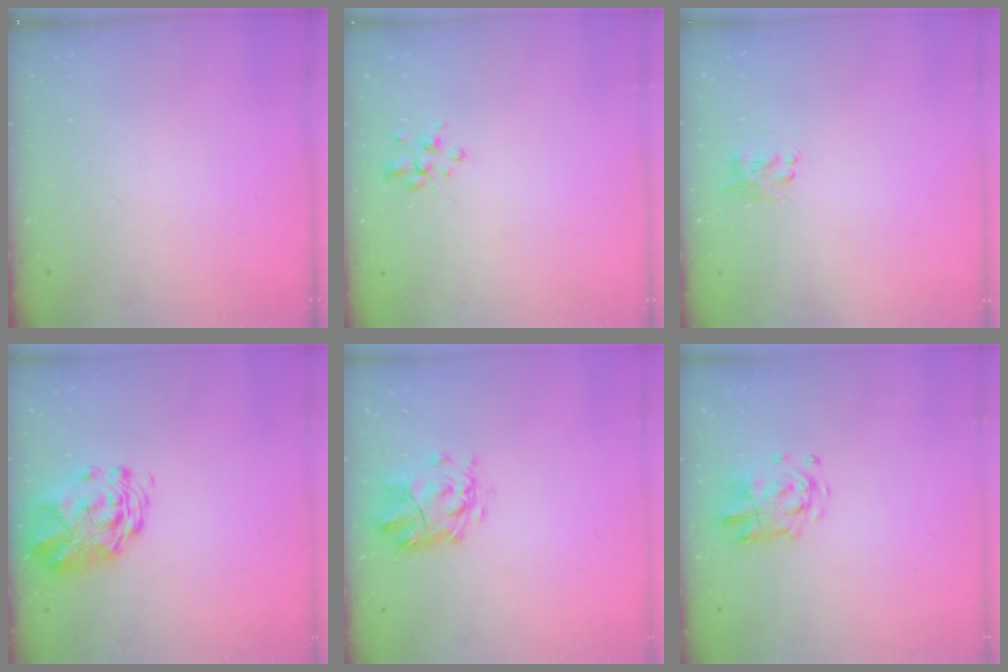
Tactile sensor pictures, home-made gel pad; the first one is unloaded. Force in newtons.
{"total": 2.5, "press": 2.5, "slide": 0.5}
{"total": 2.2, "press": 2.2, "slide": 0.4}
{"total": 2.8, "press": 2.6, "slide": 1.1}
{"total": 3.9, "press": 3.5, "slide": 1.7}
{"total": 3.8, "press": 3.8, "slide": 0.5}